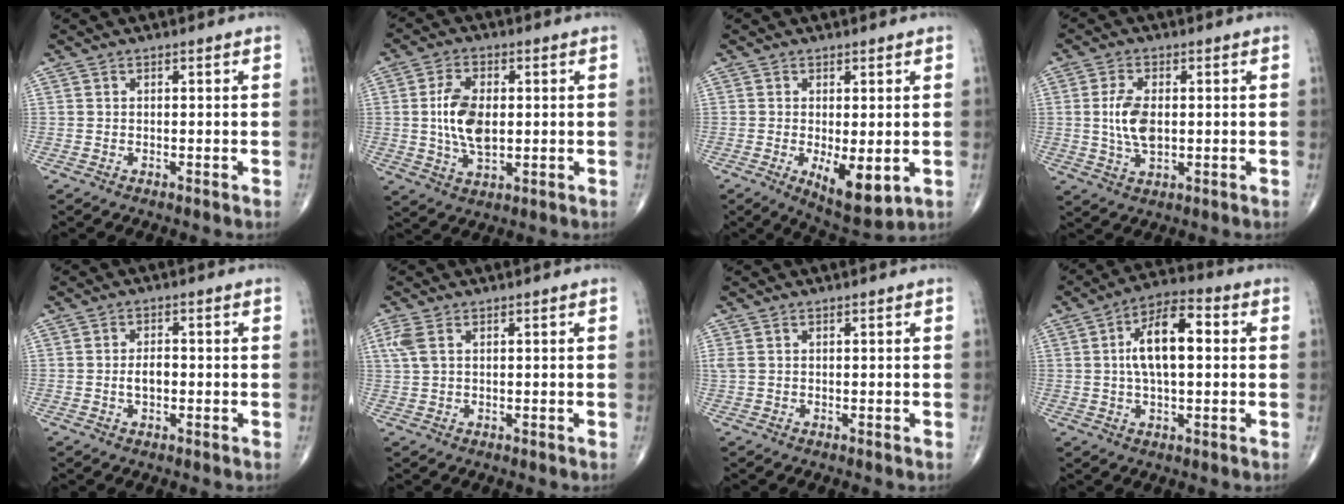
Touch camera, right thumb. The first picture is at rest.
{"total": 9.5, "force": [0.4, 5.1, 7.9], "torque": [-0.149, -0.003, 0.011]}
{"total": 8.3, "force": [-1.8, 3.2, 7.4], "torque": [-0.105, -0.024, -0.019]}
{"total": 7.1, "force": [0.2, 3.8, 6.1], "torque": [-0.120, -0.005, 0.004]}
{"total": 2.9, "force": [-0.5, 1.6, 2.3], "torque": [-0.038, 0.004, -0.011]}
{"total": 3.2, "force": [1.2, 1.5, 2.5], "torque": [-0.074, 0.013, 0.032]}
{"total": 1.4, "force": [0.5, 0.8, 1.1], "torque": [-0.041, 0.016, 0.018]}
{"total": 11.9, "force": [1.6, 5.4, 10.5], "torque": [-0.177, 0.020, 0.020]}